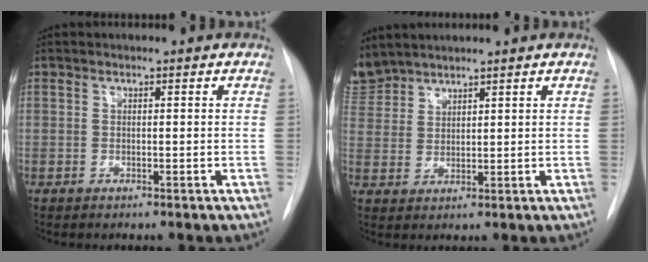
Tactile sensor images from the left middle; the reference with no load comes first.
{"total": 4.8, "force": [4.7, 1.1, 0.0], "torque": [-0.007, 0.010, 0.102]}